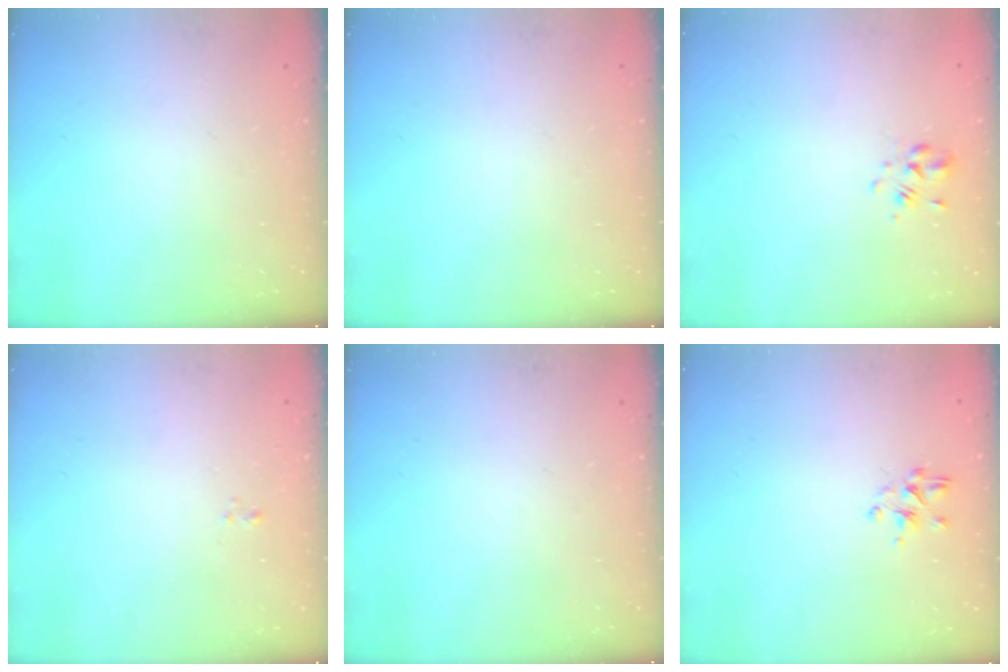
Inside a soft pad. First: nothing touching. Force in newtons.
{"total": 0.0}
{"total": 2.1, "press": 1.9, "slide": 0.7}
{"total": 0.6, "press": 0.2, "slide": 0.5}
{"total": 0.0}
{"total": 2.9, "press": 2.8, "slide": 0.6}